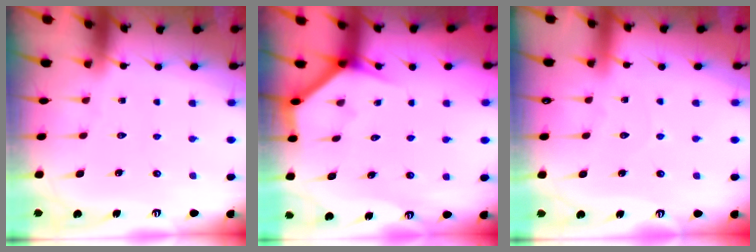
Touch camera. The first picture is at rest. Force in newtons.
{"total": 3.7, "press": 3.7, "slide": 0.2}
{"total": 2.1, "press": 2.1, "slide": 0.2}